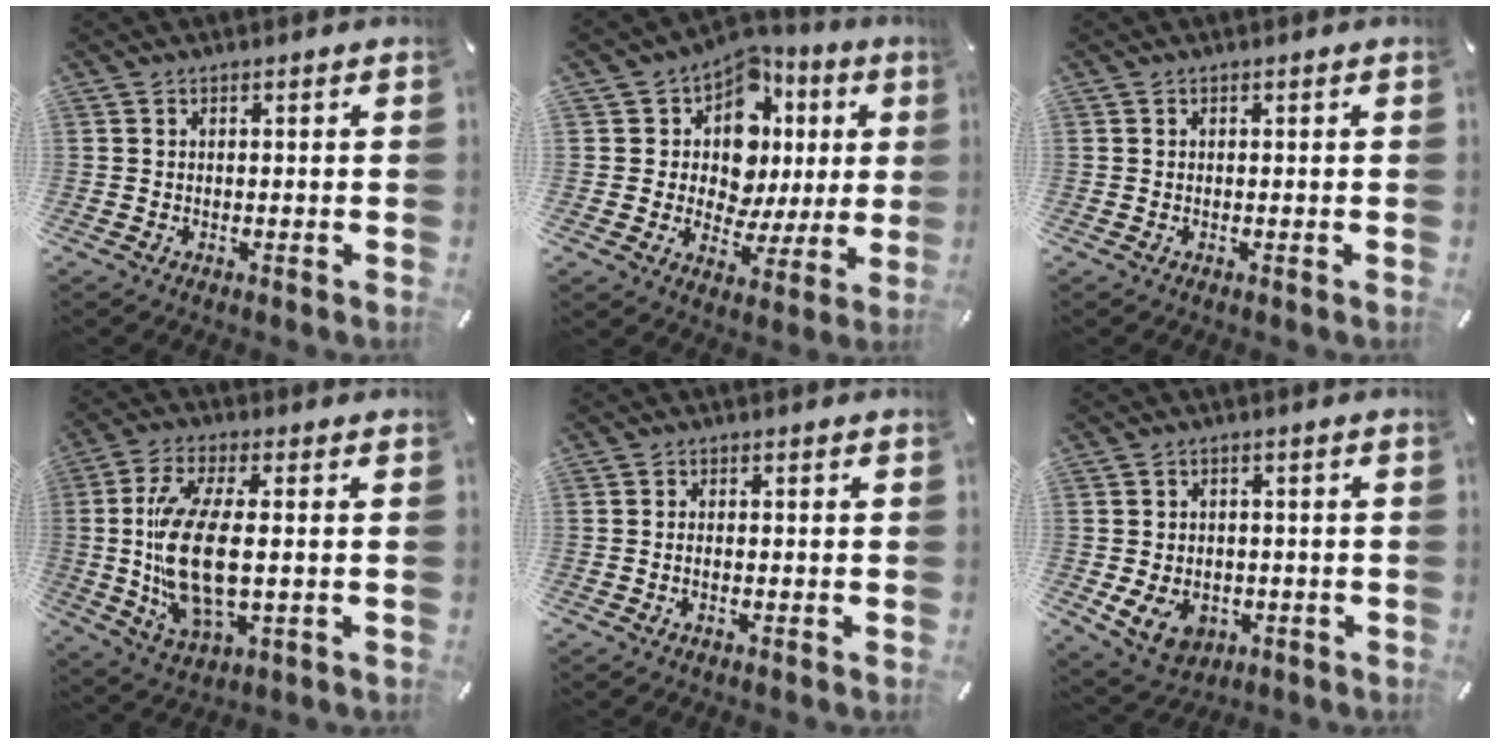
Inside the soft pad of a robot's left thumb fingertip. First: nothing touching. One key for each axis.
{"total": 11.4, "fx": 3.4, "fy": 9.5, "fz": 5.3, "tx": -0.083, "ty": -0.035, "tz": 0.066}
{"total": 0.0}
{"total": 16.4, "fx": 0.4, "fy": 7.2, "fz": 14.8, "tx": -0.318, "ty": -0.013, "tz": 0.005}
{"total": 1.4, "fx": -0.4, "fy": 0.6, "fz": 1.2, "tx": -0.023, "ty": 0.000, "tz": -0.008}
{"total": 8.1, "fx": -2.2, "fy": 6.5, "fz": 4.3, "tx": -0.087, "ty": 0.010, "tz": -0.040}